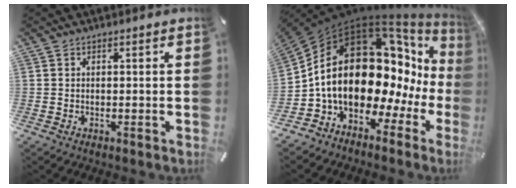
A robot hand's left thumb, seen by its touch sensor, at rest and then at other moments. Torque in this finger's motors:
{"motor_torque": [1.48, 3.53, 2.77, 0.00, 0.74]}